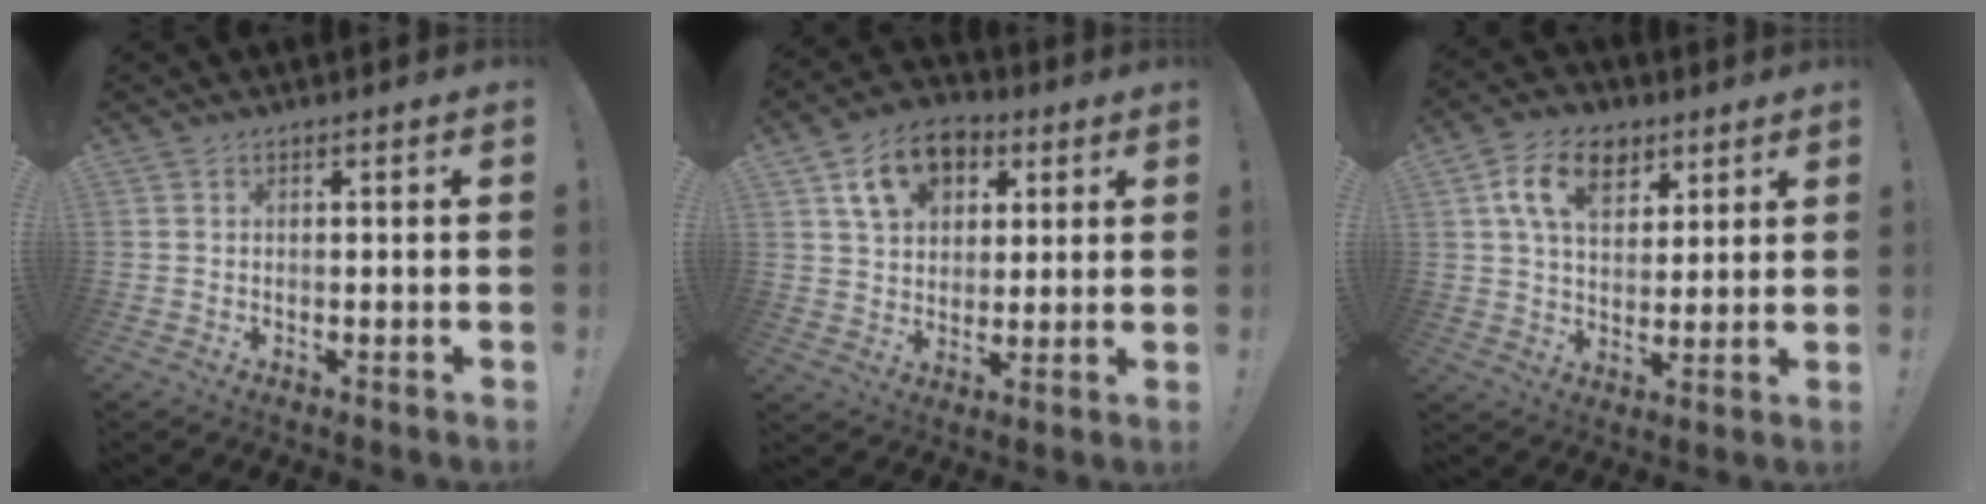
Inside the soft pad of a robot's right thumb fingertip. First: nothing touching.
{"total": 13.1, "force": [5.9, 9.7, 6.5], "torque": [-0.098, -0.008, 0.113]}
{"total": 13.4, "force": [6.5, 9.0, 7.6], "torque": [-0.123, -0.012, 0.122]}